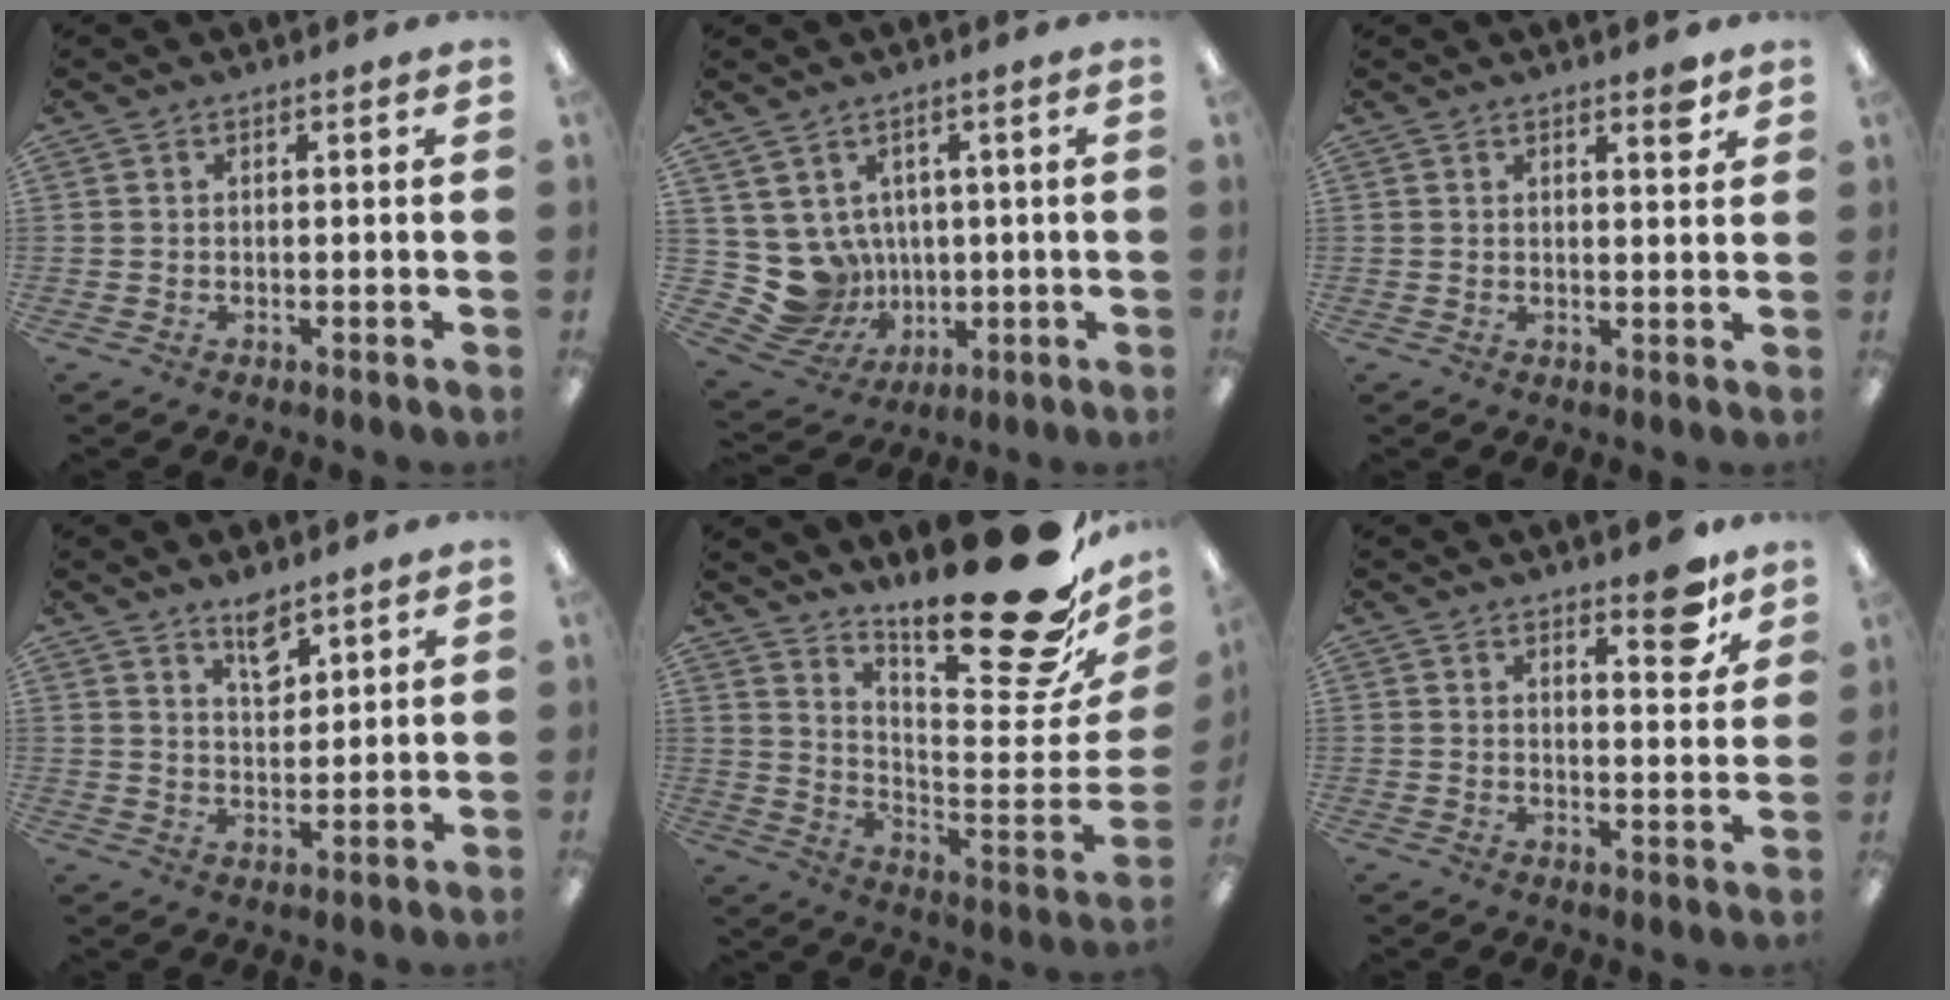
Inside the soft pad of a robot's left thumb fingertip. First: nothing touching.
{"total": 8.4, "force": [1.3, 8.1, 1.8], "torque": [-0.090, -0.025, 0.036]}
{"total": 3.1, "force": [2.4, 0.6, 1.9], "torque": [-0.018, -0.014, 0.037]}
{"total": 6.3, "force": [4.9, 2.5, 3.1], "torque": [-0.040, -0.030, 0.085]}
{"total": 27.3, "force": [19.2, 6.8, 18.2], "torque": [-0.229, -0.146, 0.308]}
{"total": 8.1, "force": [6.2, 2.8, 4.4], "torque": [-0.039, -0.043, 0.101]}